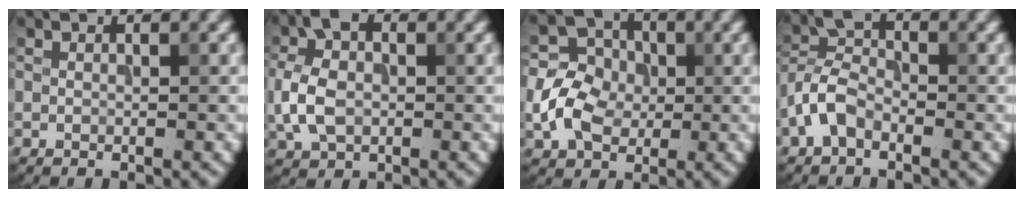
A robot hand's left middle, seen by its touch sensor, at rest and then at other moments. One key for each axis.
{"total": 5.3, "fx": -0.4, "fy": 3.7, "fz": 3.8, "tx": -0.091, "ty": 0.007, "tz": -0.017}
{"total": 5.2, "fx": -0.8, "fy": 4.3, "fz": 2.8, "tx": -0.057, "ty": 0.007, "tz": -0.021}
{"total": 3.5, "fx": -2.0, "fy": 1.9, "fz": 2.2, "tx": -0.044, "ty": 0.011, "tz": -0.052}